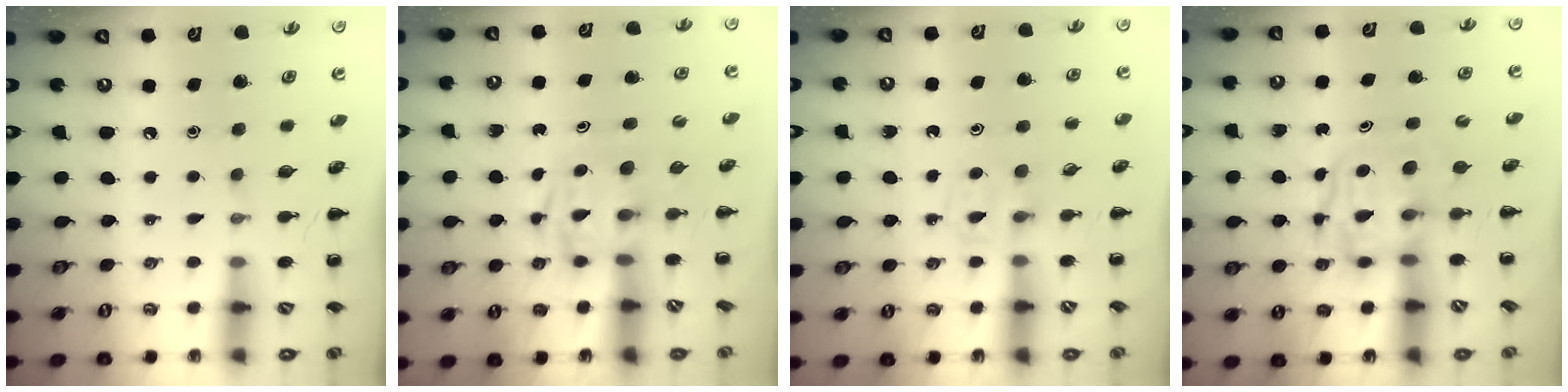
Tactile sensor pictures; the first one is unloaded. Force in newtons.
{"total": 2.9, "press": 2.9, "slide": 0.1}
{"total": 3.4, "press": 3.1, "slide": 1.5}
{"total": 3.8, "press": 3.8, "slide": 0.4}